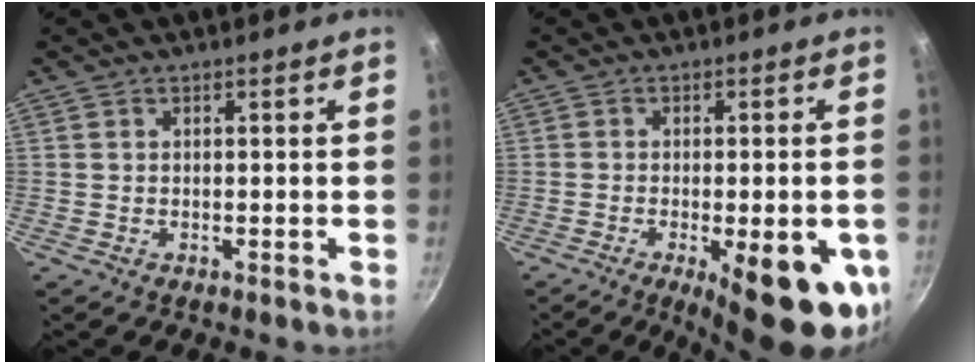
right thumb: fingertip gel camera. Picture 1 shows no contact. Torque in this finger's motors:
{"motor_torque": [2.66, 2.34, 2.14, -0.63, 0.39]}